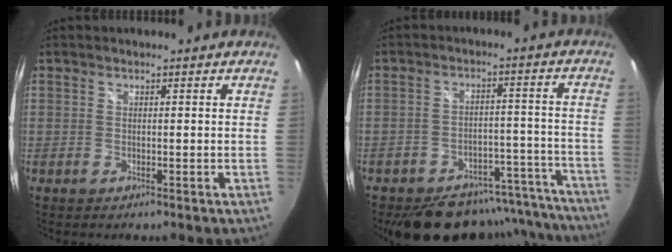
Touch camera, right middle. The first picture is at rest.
{"total": 20.0, "force": [-17.9, 7.2, 5.1], "torque": [-0.087, 0.047, -0.215]}